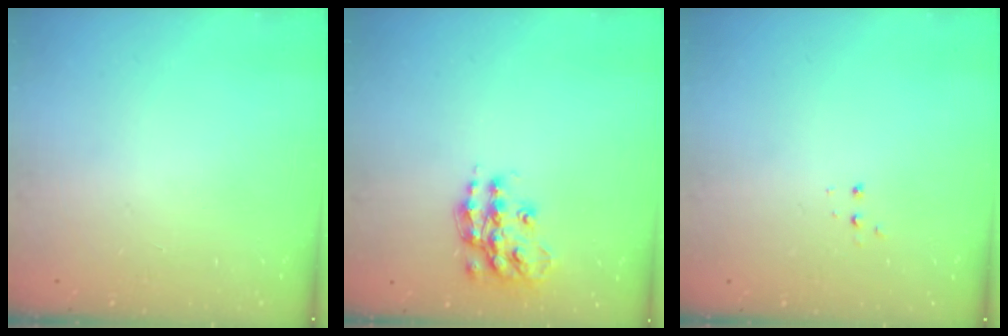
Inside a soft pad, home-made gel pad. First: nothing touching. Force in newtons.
{"total": 13.4, "press": 13.4, "slide": 0.9}
{"total": 2.8, "press": 2.8, "slide": 0.5}